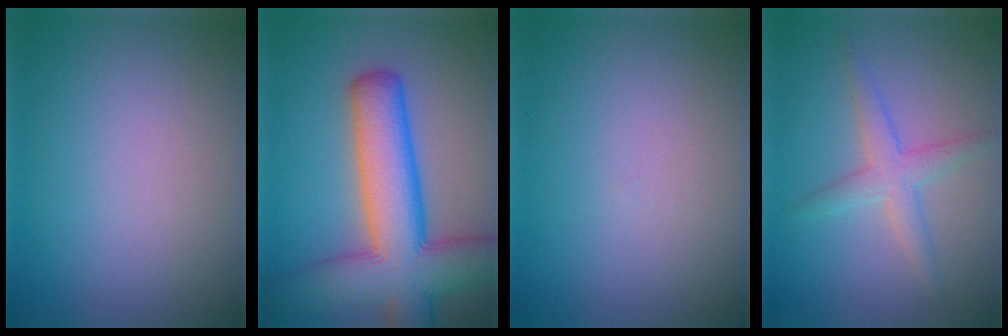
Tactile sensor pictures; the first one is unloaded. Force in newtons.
{"total": 11.5, "press": 11.5, "slide": 0.5}
{"total": 0.0}
{"total": 2.7, "press": 2.7, "slide": 0.1}